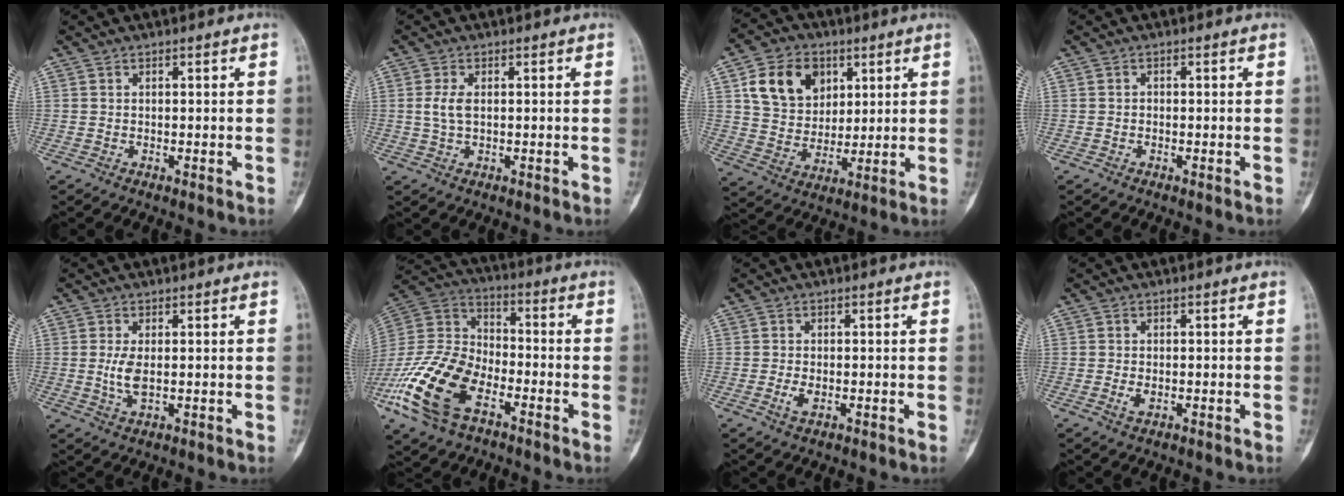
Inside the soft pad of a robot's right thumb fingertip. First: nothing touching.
{"total": 3.1, "force": [0.3, 1.6, 2.7], "torque": [-0.056, 0.003, 0.006]}
{"total": 13.2, "force": [5.0, 10.1, 6.9], "torque": [-0.087, -0.013, 0.092]}
{"total": 0.6, "force": [-0.3, 0.5, 0.2], "torque": [0.004, 0.004, -0.010]}
{"total": 3.6, "force": [-0.1, 1.5, 3.3], "torque": [-0.070, -0.007, 0.000]}
{"total": 20.2, "force": [-9.5, 11.0, 14.0], "torque": [-0.292, 0.043, -0.182]}
{"total": 2.4, "force": [-0.9, 1.2, 1.9], "torque": [-0.045, 0.003, -0.016]}
{"total": 1.9, "force": [-0.7, 1.0, 1.5], "torque": [-0.035, 0.002, -0.012]}